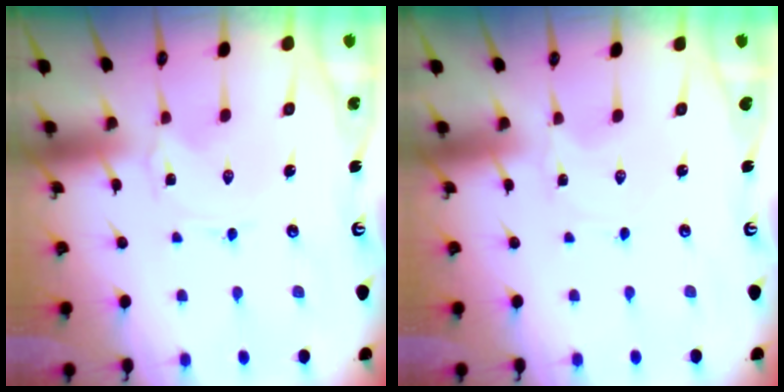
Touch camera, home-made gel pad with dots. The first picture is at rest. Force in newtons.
{"total": 0.0}